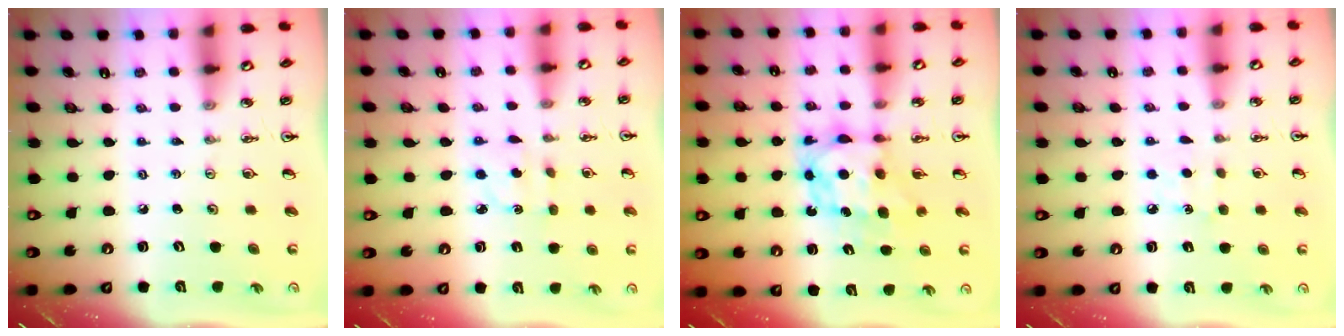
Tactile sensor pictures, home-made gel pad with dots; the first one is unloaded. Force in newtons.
{"total": 2.4, "press": 2.2, "slide": 0.8}
{"total": 7.4, "press": 7.4, "slide": 0.7}
{"total": 4.6, "press": 4.6, "slide": 0.5}